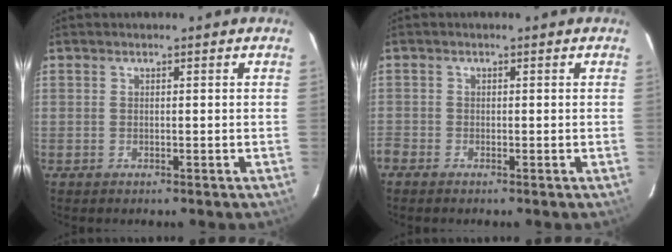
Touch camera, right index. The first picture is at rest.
{"total": 1.7, "force": [-1.2, 1.2, 0.2], "torque": [-0.009, -0.001, -0.027]}